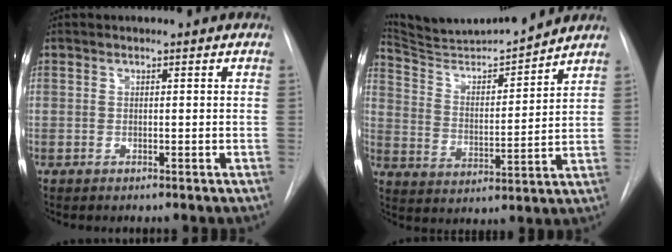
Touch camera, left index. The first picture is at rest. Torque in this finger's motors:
{"motor_torque": [0.36, -1.18, -0.61, -0.02]}